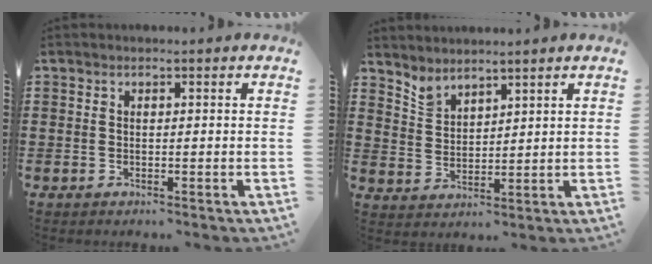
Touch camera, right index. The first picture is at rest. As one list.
[{"total": 3.2, "force": [3.1, 0.9, 0.0], "torque": [-0.013, -0.004, 0.061]}]